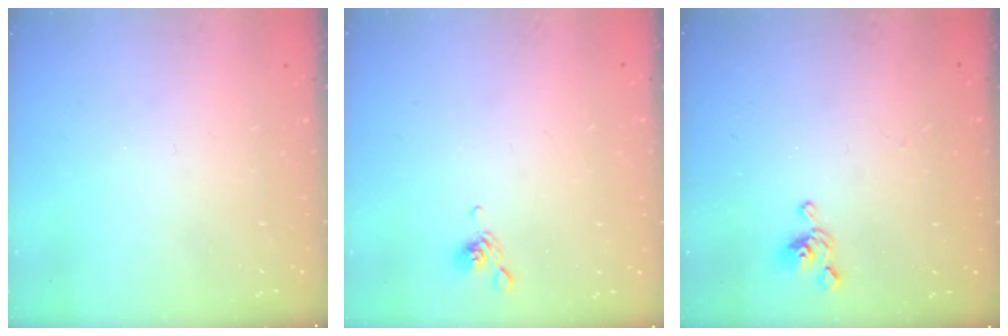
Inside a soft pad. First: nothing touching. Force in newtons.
{"total": 5.6, "press": 5.5, "slide": 0.7}
{"total": 5.7, "press": 5.7, "slide": 0.6}